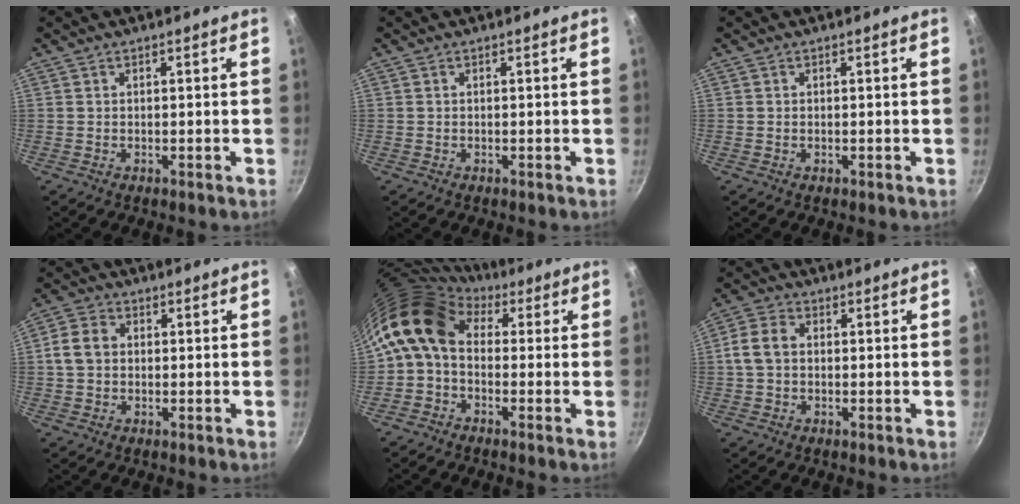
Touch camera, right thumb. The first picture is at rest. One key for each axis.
{"total": 0.0}
{"total": 0.0}
{"total": 5.3, "fx": 0.3, "fy": 4.2, "fz": 3.2, "tx": -0.054, "ty": 0.012, "tz": -0.005}
{"total": 10.3, "fx": 1.9, "fy": 7.4, "fz": 7.0, "tx": -0.114, "ty": 0.022, "tz": 0.010}
{"total": 5.6, "fx": 0.2, "fy": 4.1, "fz": 3.8, "tx": -0.077, "ty": 0.016, "tz": -0.007}